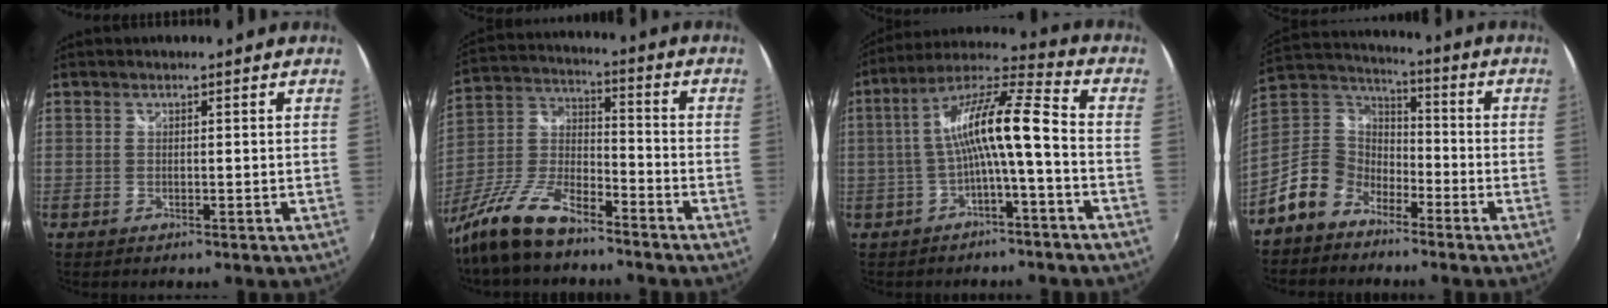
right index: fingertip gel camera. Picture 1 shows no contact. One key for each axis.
{"total": 14.8, "fx": -10.5, "fy": 4.8, "fz": 9.2, "tx": -0.212, "ty": -0.010, "tz": -0.206}
{"total": 11.8, "fx": -2.2, "fy": 1.2, "fz": 11.5, "tx": -0.229, "ty": 0.022, "tz": -0.038}
{"total": 12.4, "fx": -8.1, "fy": 8.2, "fz": 4.4, "tx": -0.114, "ty": 0.027, "tz": -0.159}